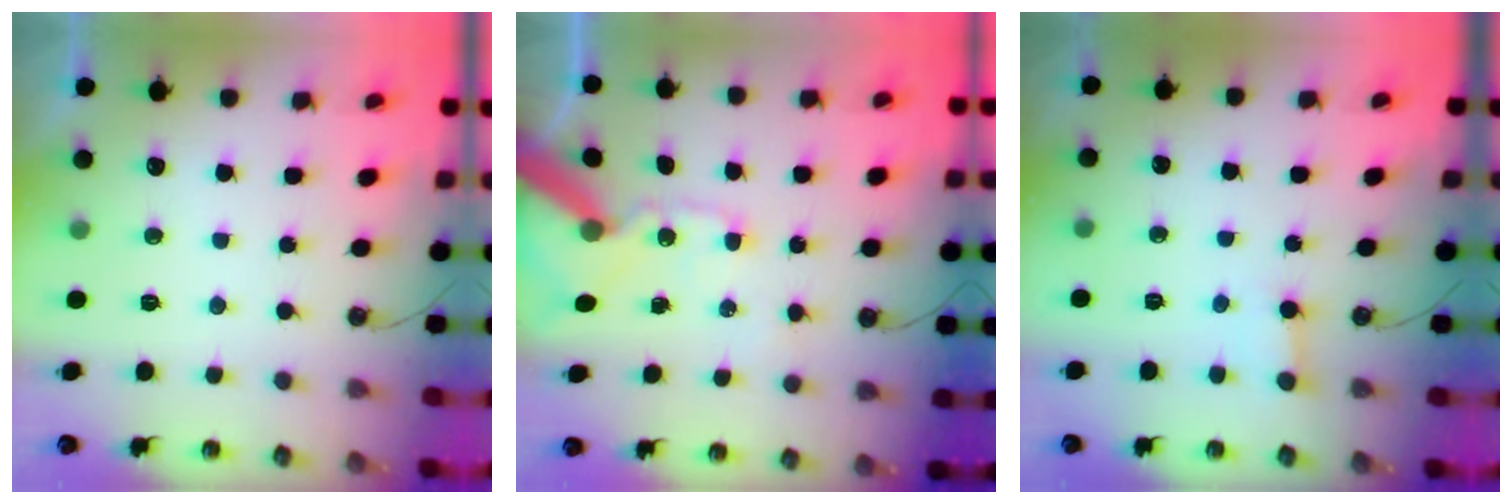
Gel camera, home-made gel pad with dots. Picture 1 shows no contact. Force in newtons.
{"total": 14.0, "press": 13.8, "slide": 2.5}
{"total": 3.3, "press": 3.3, "slide": 0.4}